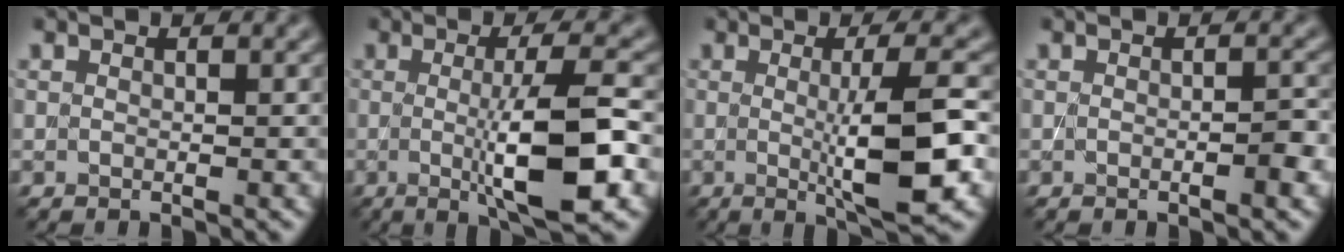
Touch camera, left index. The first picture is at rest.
{"total": 8.1, "force": [-0.7, 1.7, 7.9], "torque": [-0.116, -0.009, -0.007]}
{"total": 7.3, "force": [-0.4, 1.4, 7.2], "torque": [-0.104, -0.007, -0.003]}
{"total": 1.6, "force": [-0.3, 0.4, 1.6], "torque": [-0.023, -0.002, -0.007]}